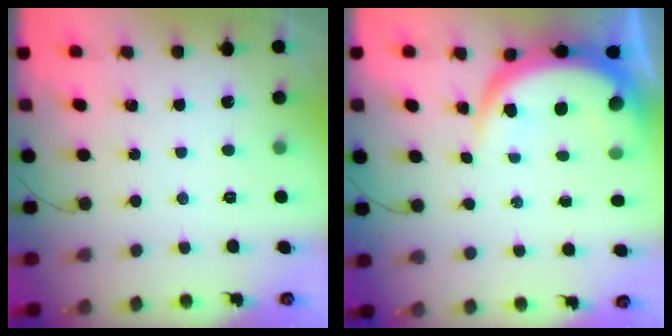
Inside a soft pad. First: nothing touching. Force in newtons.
{"total": 8.0, "press": 8.0, "slide": 0.9}